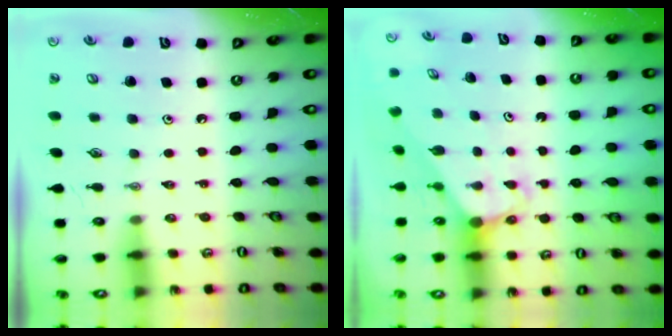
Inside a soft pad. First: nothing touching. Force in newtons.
{"total": 3.0, "press": 3.0, "slide": 0.0}